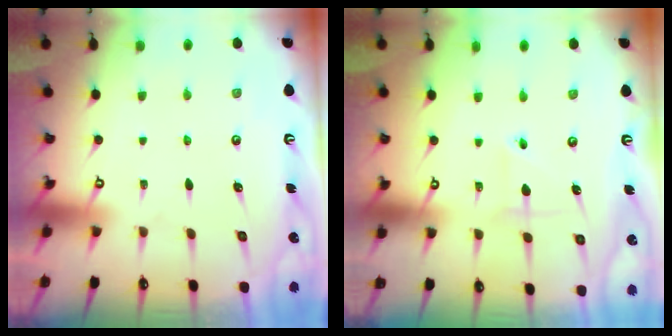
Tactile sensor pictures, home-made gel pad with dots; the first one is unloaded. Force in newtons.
{"total": 5.2, "press": 5.2, "slide": 0.6}